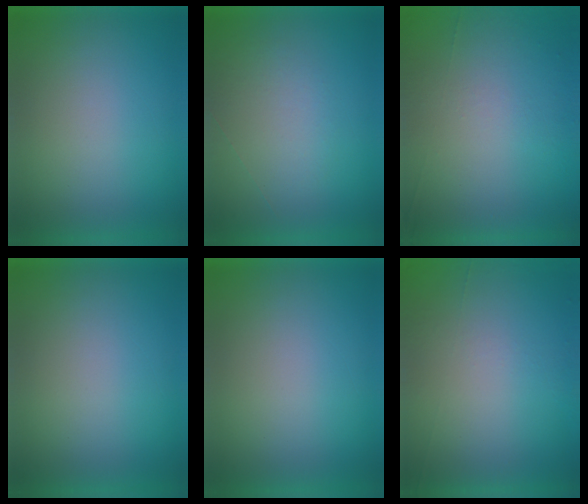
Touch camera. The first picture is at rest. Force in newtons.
{"total": 1.0}
{"total": 6.8}
{"total": 0.0}
{"total": 0.0}
{"total": 4.5}